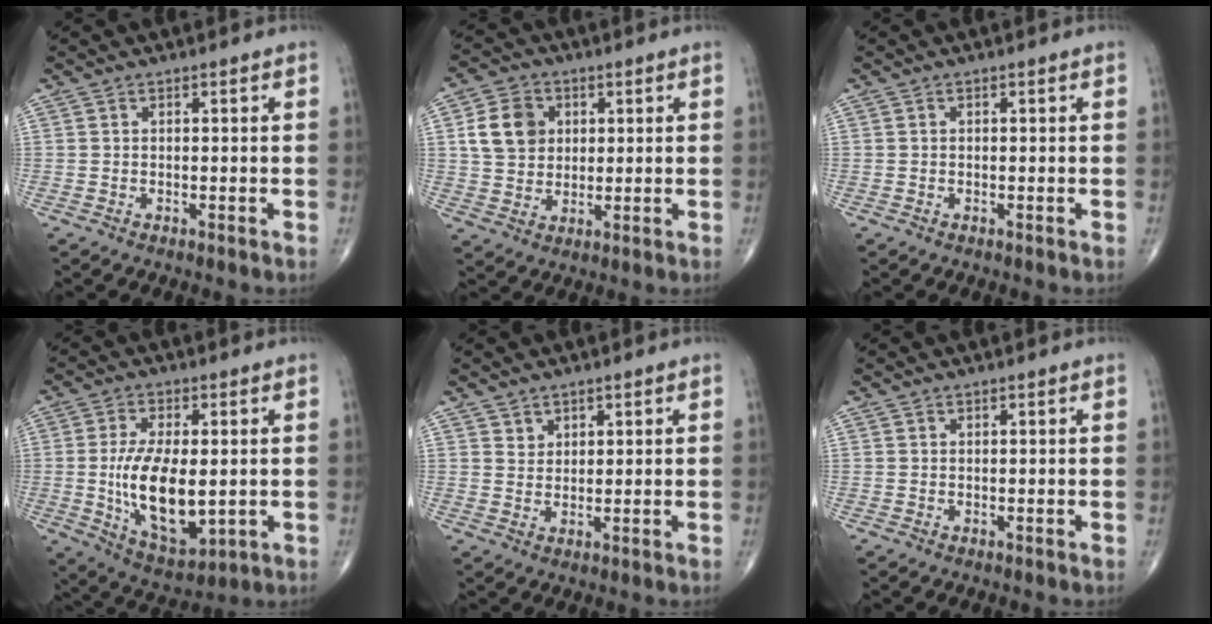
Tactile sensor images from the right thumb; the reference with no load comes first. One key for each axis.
{"total": 9.1, "fx": 2.3, "fy": 7.5, "fz": 4.7, "tx": -0.062, "ty": -0.003, "tz": 0.043}
{"total": 0.0}
{"total": 14.9, "fx": -0.9, "fy": 7.0, "fz": 13.2, "tx": -0.230, "ty": -0.021, "tz": -0.004}
{"total": 2.5, "fx": 1.7, "fy": 1.9, "fz": 0.4, "tx": 0.011, "ty": -0.012, "tz": 0.027}
{"total": 0.0}